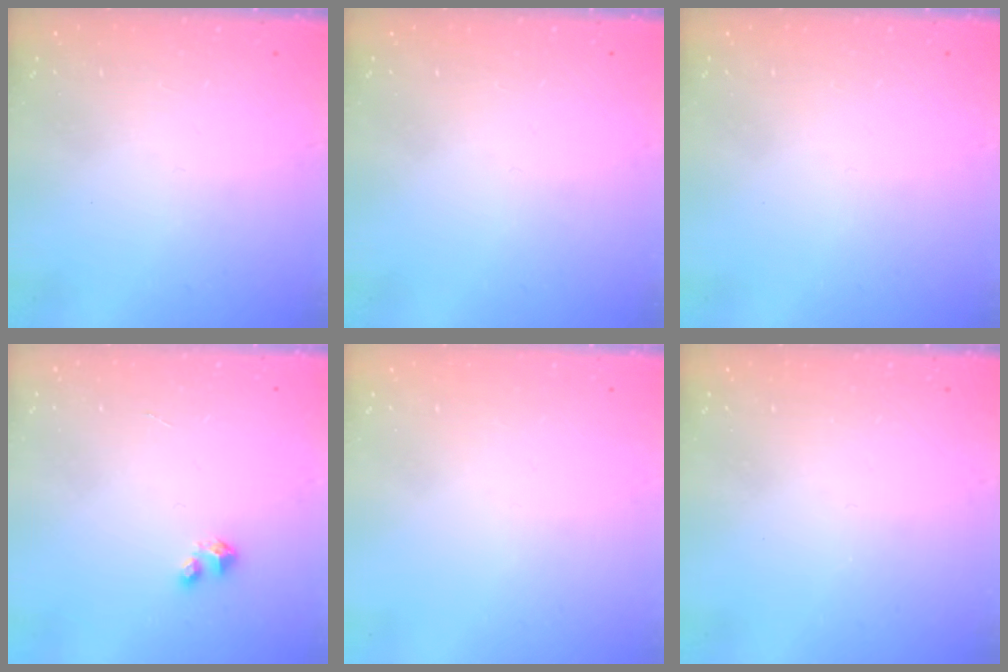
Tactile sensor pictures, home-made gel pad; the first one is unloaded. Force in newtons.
{"total": 0.0}
{"total": 0.0}
{"total": 2.8, "press": 2.8, "slide": 0.1}
{"total": 0.0}
{"total": 0.0}